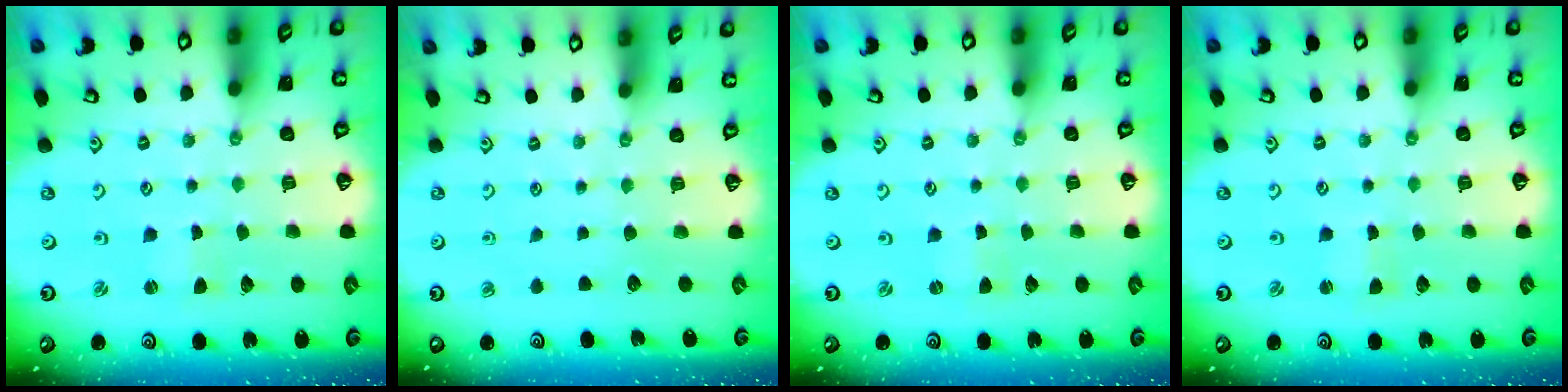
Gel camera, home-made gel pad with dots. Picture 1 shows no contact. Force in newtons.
{"total": 0.0}
{"total": 0.0}
{"total": 0.9, "press": 0.9, "slide": 0.1}